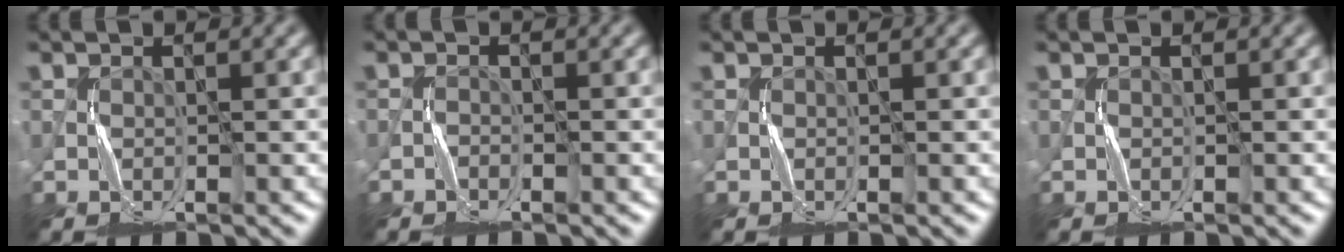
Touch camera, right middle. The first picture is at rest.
{"total": 0.8, "force": [-0.8, 0.4, 0.0], "torque": [0.005, 0.006, -0.018]}
{"total": 0.0}
{"total": 0.0}